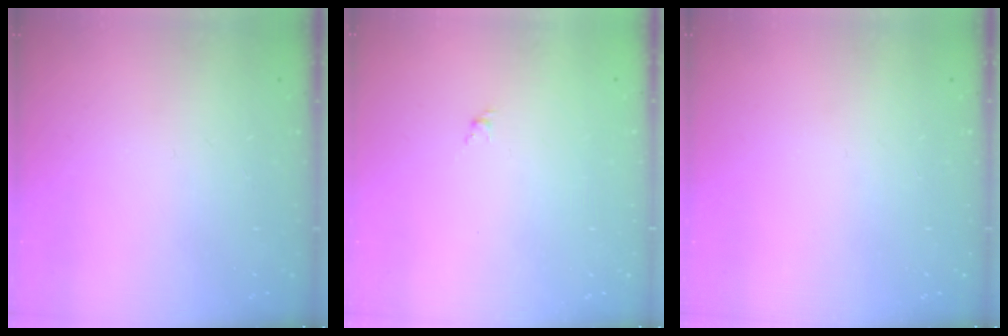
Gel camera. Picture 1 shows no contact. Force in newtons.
{"total": 1.6, "press": 1.5, "slide": 0.6}
{"total": 0.0}